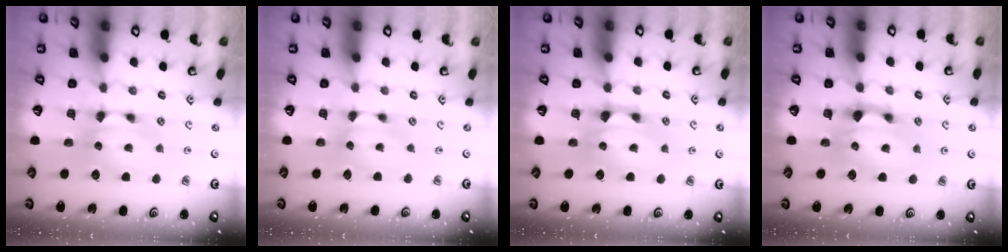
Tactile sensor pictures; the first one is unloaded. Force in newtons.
{"total": 0.6, "press": 0.6, "slide": 0.3}
{"total": 1.6, "press": 1.1, "slide": 1.1}
{"total": 1.6, "press": 1.0, "slide": 1.3}